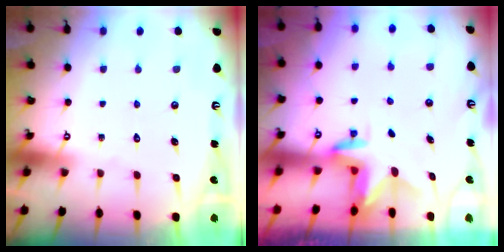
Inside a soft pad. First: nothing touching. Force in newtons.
{"total": 2.7, "press": 2.7, "slide": 0.1}